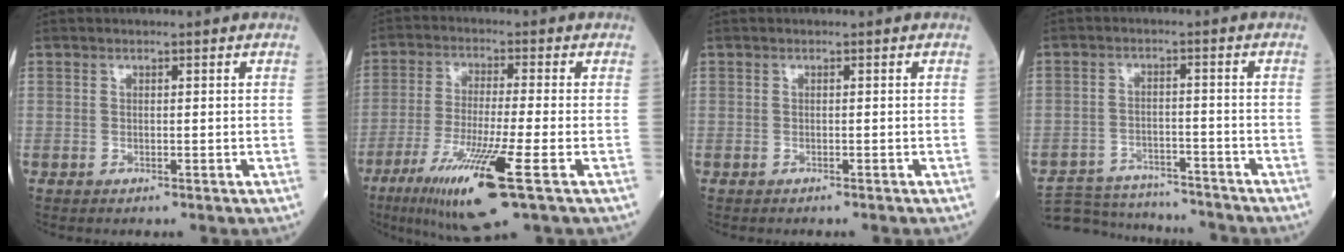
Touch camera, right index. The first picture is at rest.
{"total": 13.1, "force": [-6.1, 0.1, 11.6], "torque": [-0.224, -0.037, -0.107]}
{"total": 0.7, "force": [-0.7, 0.0, 0.2], "torque": [-0.005, 0.000, -0.011]}
{"total": 12.6, "force": [-12.1, 2.8, 2.3], "torque": [-0.042, 0.010, -0.179]}